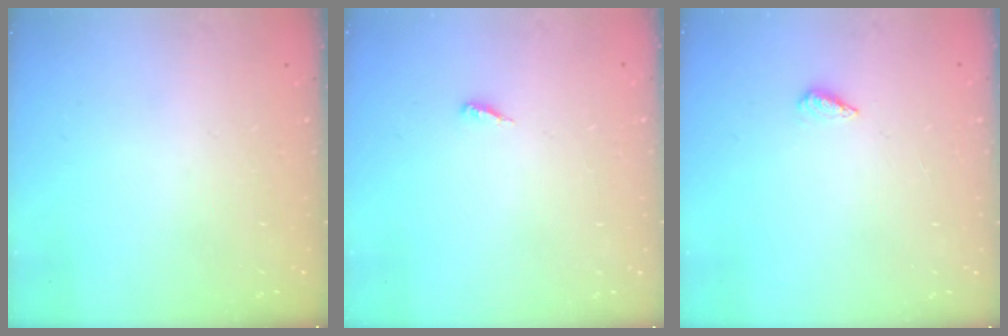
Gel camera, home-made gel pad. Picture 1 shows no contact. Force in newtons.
{"total": 3.0, "press": 3.0, "slide": 0.2}
{"total": 2.1, "press": 1.9, "slide": 0.8}